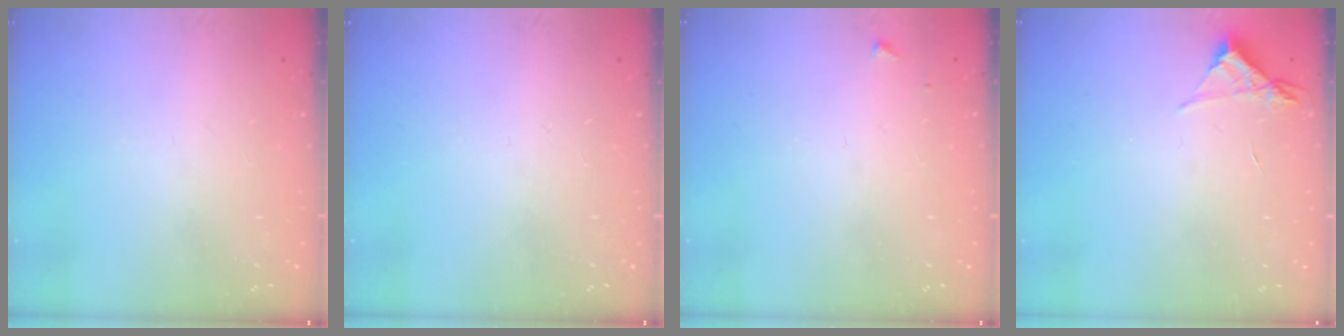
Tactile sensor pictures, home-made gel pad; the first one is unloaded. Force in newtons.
{"total": 0.0}
{"total": 3.3, "press": 3.3, "slide": 0.4}
{"total": 3.5, "press": 3.5, "slide": 0.4}